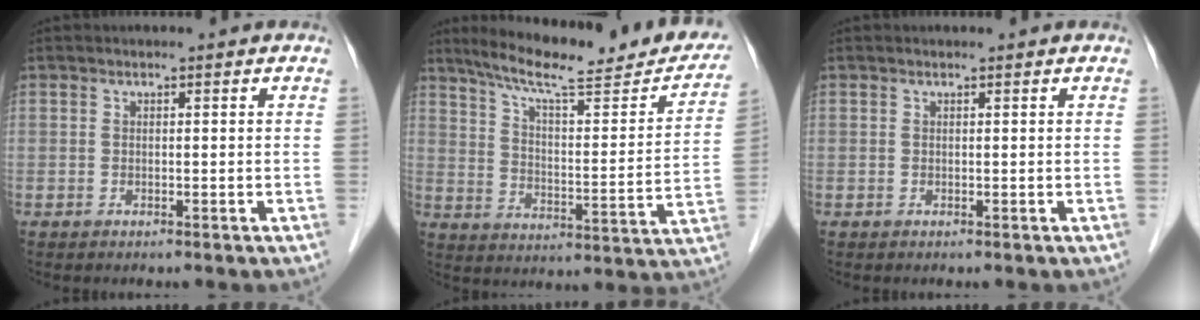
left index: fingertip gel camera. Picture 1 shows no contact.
{"total": 22.2, "force": [18.5, 3.1, 11.8], "torque": [-0.176, -0.011, 0.254]}
{"total": 0.5, "force": [0.5, 0.0, 0.2], "torque": [-0.005, 0.006, 0.009]}